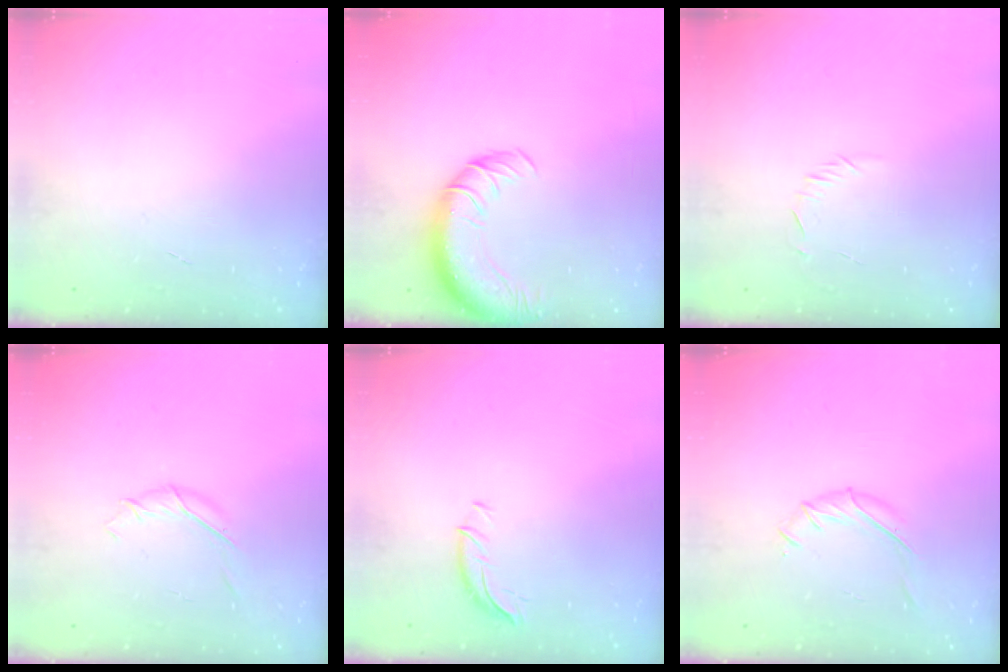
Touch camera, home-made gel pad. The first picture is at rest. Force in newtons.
{"total": 12.3, "press": 11.9, "slide": 3.2}
{"total": 5.6, "press": 5.3, "slide": 1.7}
{"total": 5.6, "press": 5.3, "slide": 1.6}
{"total": 6.2, "press": 6.2, "slide": 0.6}
{"total": 5.5, "press": 5.4, "slide": 1.0}